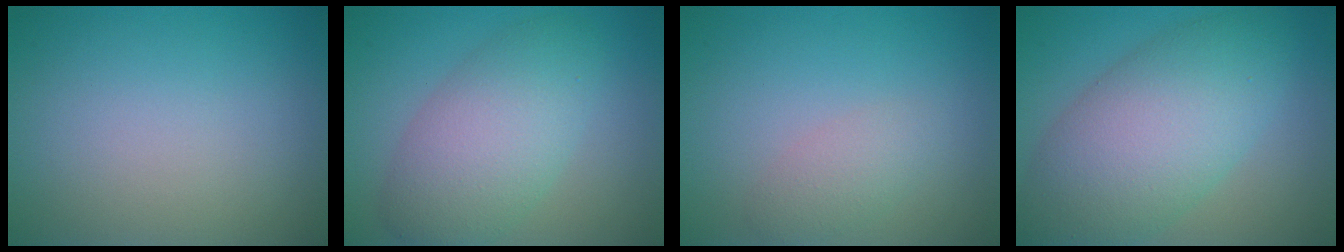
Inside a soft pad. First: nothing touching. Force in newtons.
{"total": 6.4, "press": 6.4, "slide": 0.2}
{"total": 1.8, "press": 1.8, "slide": 0.2}
{"total": 9.1, "press": 9.1, "slide": 0.0}